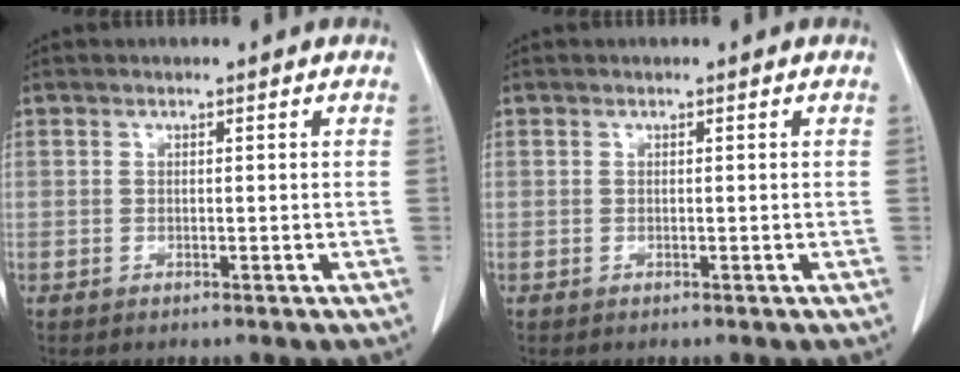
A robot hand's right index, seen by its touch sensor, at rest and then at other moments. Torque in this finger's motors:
{"motor_torque": [0.00, 0.00, 0.00, 0.00]}